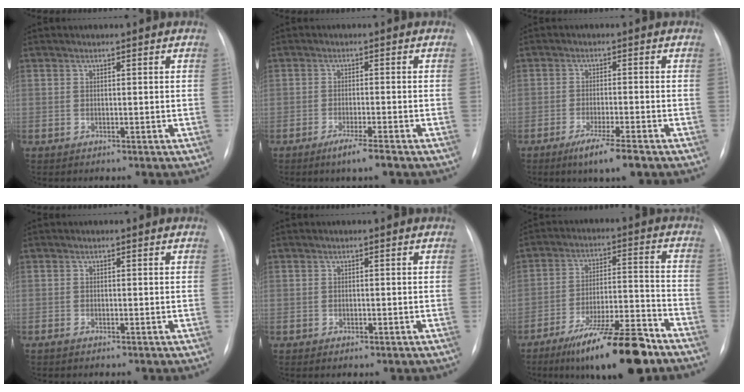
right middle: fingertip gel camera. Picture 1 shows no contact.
{"total": 3.8, "force": [-2.6, -0.3, 2.8], "torque": [-0.059, -0.013, -0.047]}
{"total": 6.0, "force": [-3.9, 0.0, 4.6], "torque": [-0.087, -0.018, -0.065]}
{"total": 0.6, "force": [-0.5, 0.1, 0.3], "torque": [-0.012, -0.002, -0.008]}
{"total": 0.8, "force": [-0.5, 0.3, 0.5], "torque": [-0.013, -0.003, -0.002]}
{"total": 15.7, "force": [-11.3, 2.0, 10.7], "torque": [-0.162, -0.004, -0.182]}